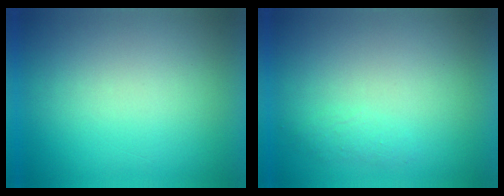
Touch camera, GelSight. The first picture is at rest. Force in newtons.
{"total": 2.1}